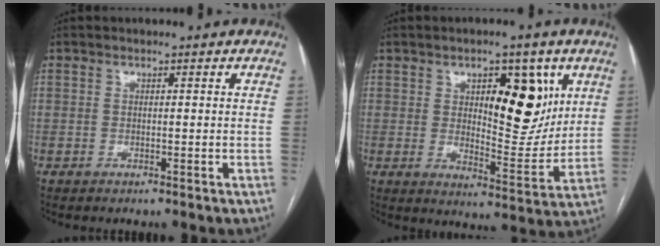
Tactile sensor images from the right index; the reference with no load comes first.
{"total": 11.6, "force": [4.3, 4.6, 9.7], "torque": [-0.132, 0.001, 0.070]}